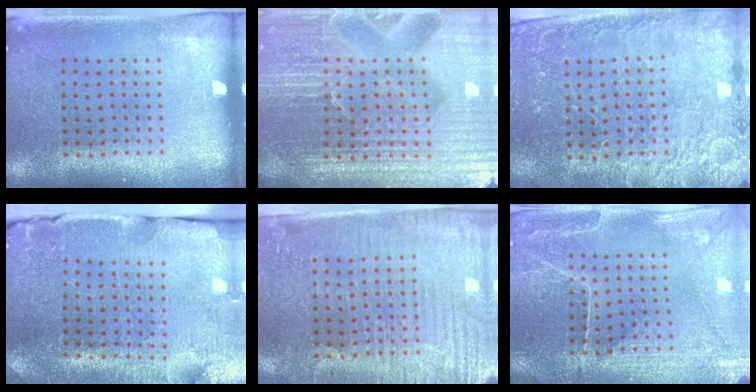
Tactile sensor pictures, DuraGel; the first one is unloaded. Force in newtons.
{"total": 6.7, "press": 5.9, "slide": 3.2}
{"total": 3.1, "press": 3.1, "slide": 0.5}
{"total": 3.6, "press": 3.6, "slide": 0.4}
{"total": 3.7, "press": 3.5, "slide": 1.4}
{"total": 1.1, "press": 1.0, "slide": 0.4}